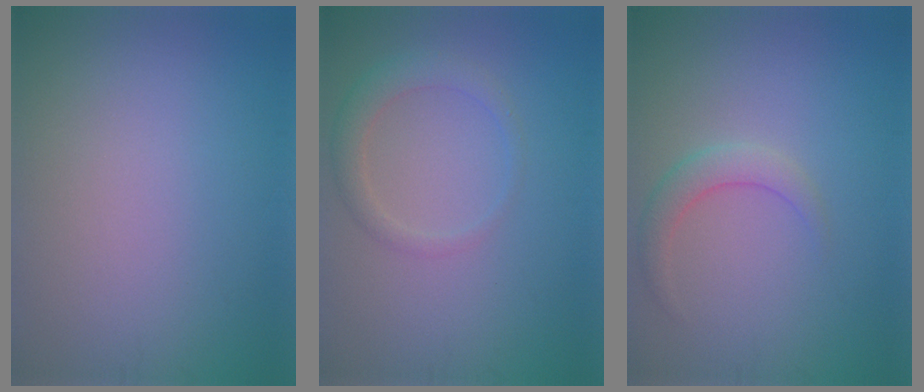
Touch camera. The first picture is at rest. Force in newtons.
{"total": 2.2, "press": 2.2, "slide": 0.3}
{"total": 2.2, "press": 2.2, "slide": 0.2}